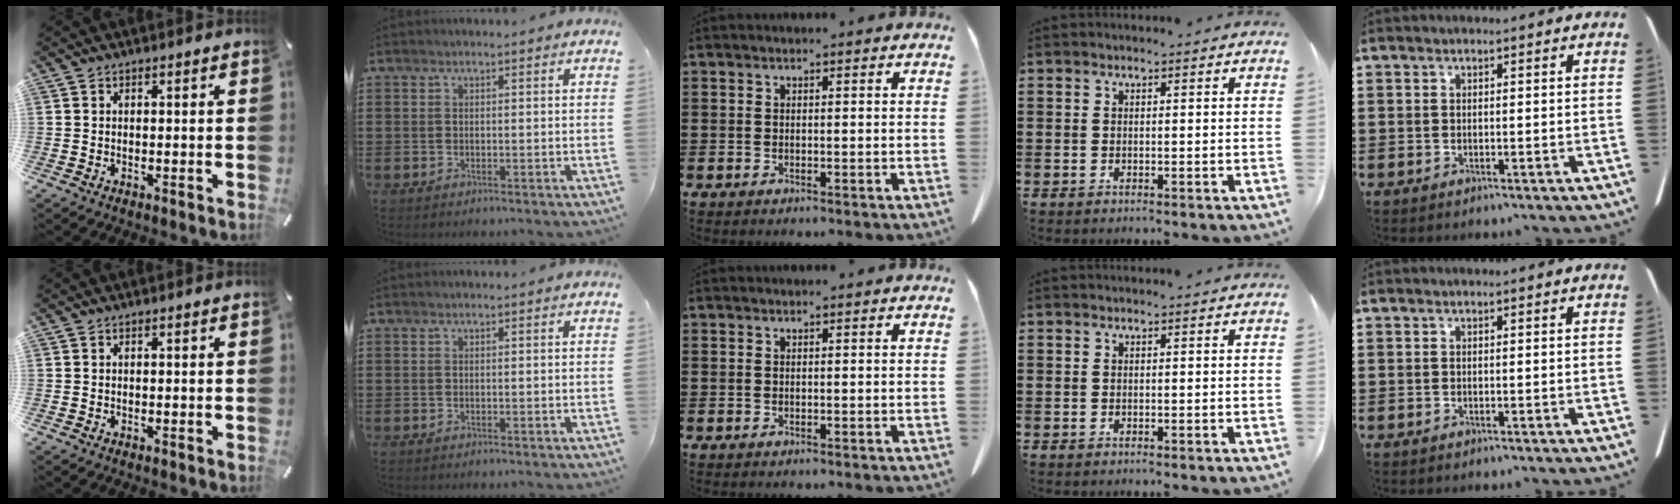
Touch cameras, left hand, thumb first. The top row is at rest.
{}